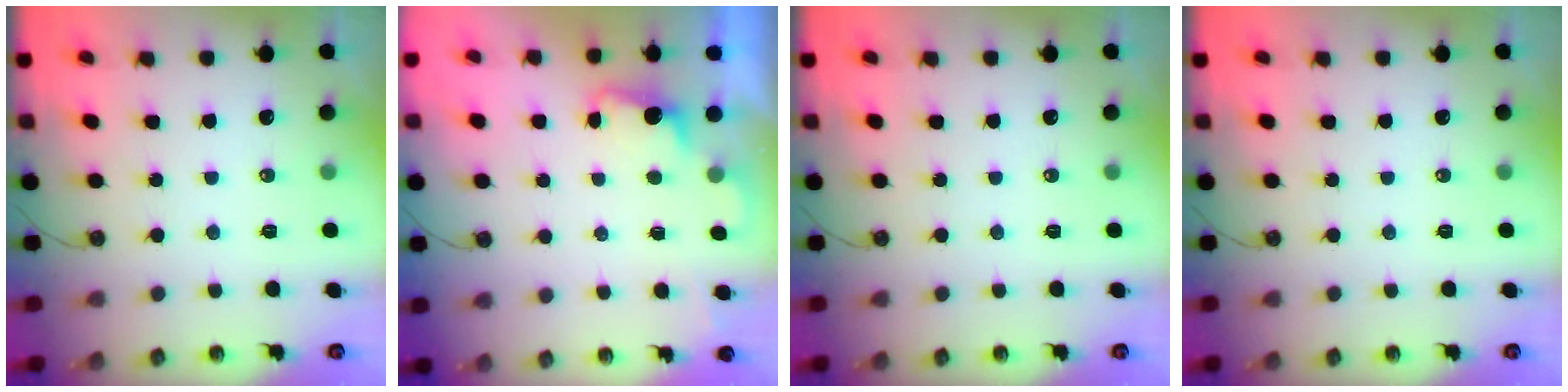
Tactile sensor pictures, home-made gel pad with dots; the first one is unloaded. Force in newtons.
{"total": 1.8, "press": 1.5, "slide": 0.9}
{"total": 0.0}
{"total": 0.0}